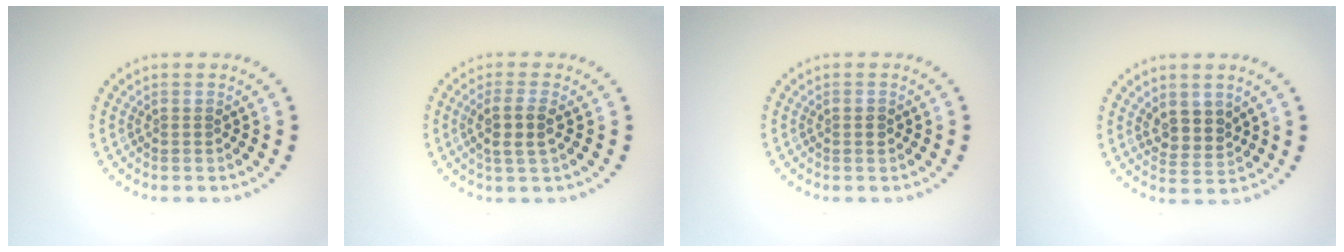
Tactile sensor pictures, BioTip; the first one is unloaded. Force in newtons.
{"total": 2.5, "press": 2.2, "slide": 1.1}
{"total": 1.1, "press": 1.1, "slide": 0.1}
{"total": 2.6, "press": 2.3, "slide": 1.2}